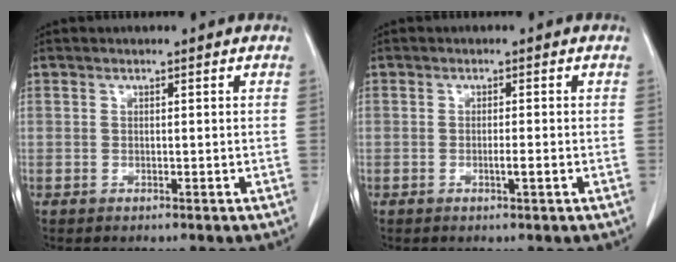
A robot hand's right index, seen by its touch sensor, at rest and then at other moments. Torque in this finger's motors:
{"motor_torque": [0.43, -0.31, 0.23, 0.04]}